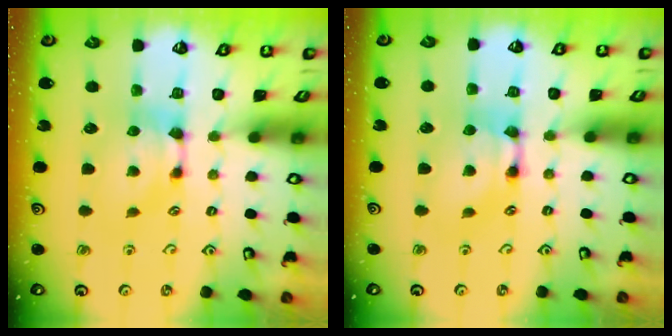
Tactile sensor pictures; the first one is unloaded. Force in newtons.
{"total": 2.0, "press": 2.0, "slide": 0.1}